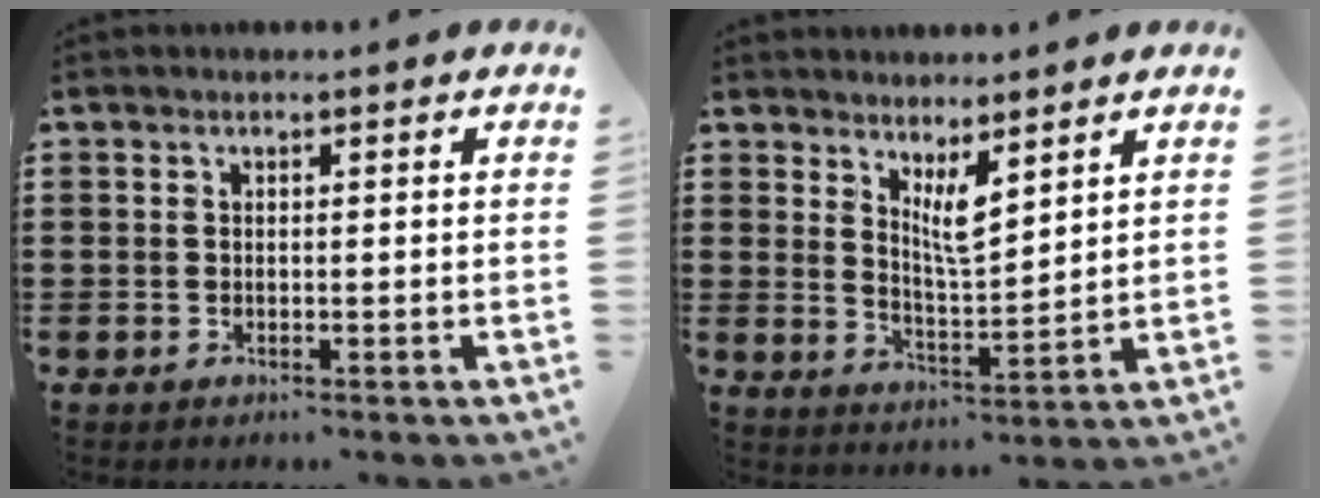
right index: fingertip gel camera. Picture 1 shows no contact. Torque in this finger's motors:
{"motor_torque": [0.12, 0.02, 0.36, 0.04]}